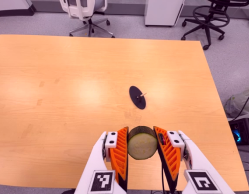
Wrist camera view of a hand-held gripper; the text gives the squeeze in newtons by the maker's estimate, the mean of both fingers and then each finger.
{"total": 11.0, "left": 9.6, "right": 12.4}